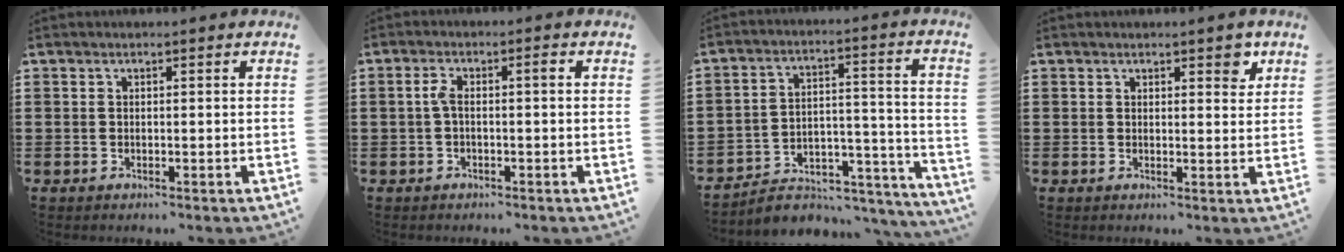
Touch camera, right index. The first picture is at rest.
{"total": 2.7, "force": [-0.3, 0.6, 2.6], "torque": [-0.054, 0.001, -0.010]}
{"total": 5.3, "force": [-4.7, 2.0, 1.4], "torque": [-0.024, 0.011, -0.089]}
{"total": 2.8, "force": [2.0, 1.1, 1.6], "torque": [-0.017, 0.001, 0.033]}